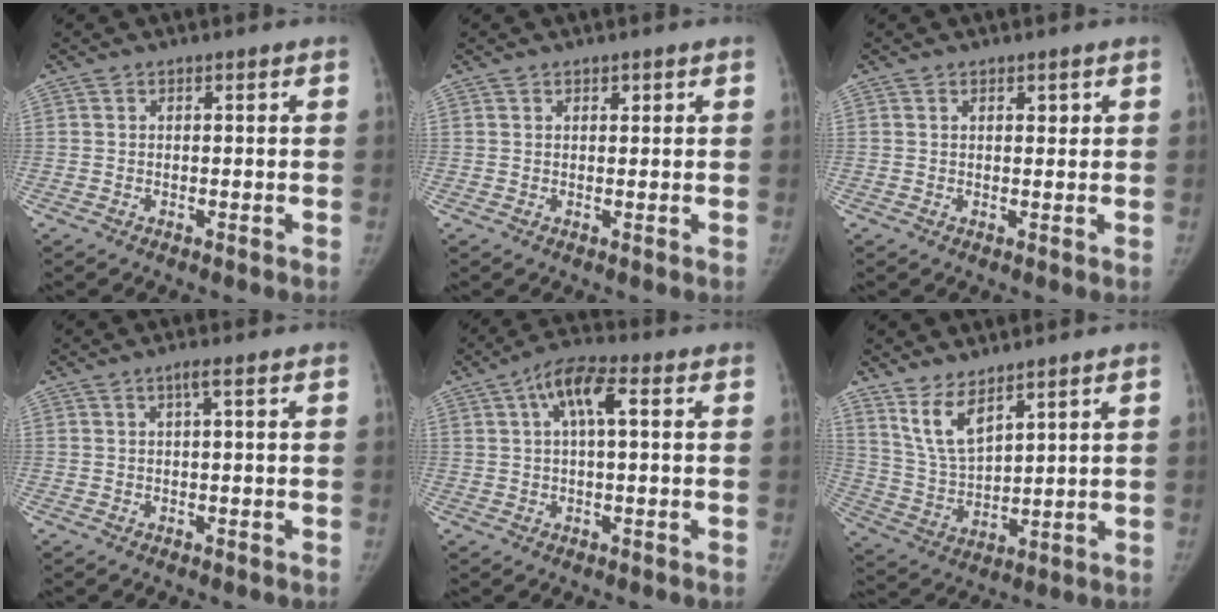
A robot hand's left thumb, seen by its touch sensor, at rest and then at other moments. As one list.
[{"total": 0.6, "force": [0.5, 0.4, 0.1], "torque": [0.005, -0.004, 0.006]}, {"total": 1.3, "force": [0.7, 0.6, 0.9], "torque": [-0.005, -0.002, 0.010]}, {"total": 1.3, "force": [0.4, -0.1, 1.2], "torque": [-0.029, 0.007, 0.008]}, {"total": 7.5, "force": [2.1, 2.6, 6.7], "torque": [-0.130, 0.024, 0.029]}, {"total": 7.9, "force": [5.7, 2.7, 4.7], "torque": [-0.087, -0.041, 0.131]}]